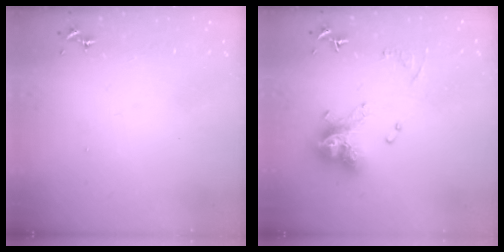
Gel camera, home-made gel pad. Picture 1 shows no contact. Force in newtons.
{"total": 14.4, "press": 14.3, "slide": 1.6}